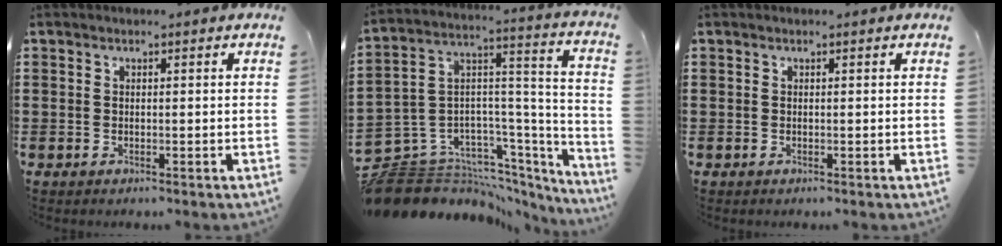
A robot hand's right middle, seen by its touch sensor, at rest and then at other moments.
{"total": 7.4, "force": [-6.3, 3.9, 0.5], "torque": [-0.030, -0.010, -0.121]}
{"total": 0.0}